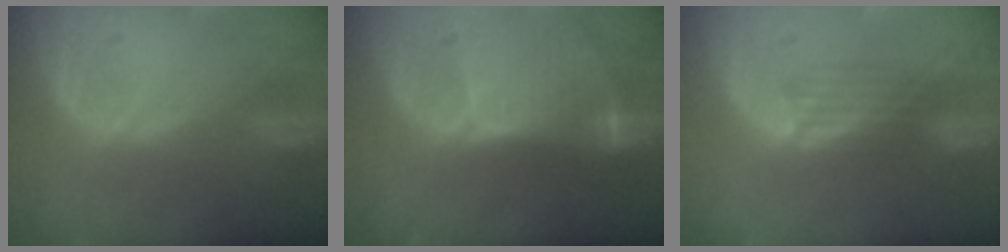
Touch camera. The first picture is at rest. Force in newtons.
{"total": 9.2, "press": 8.1, "slide": 4.3}
{"total": 3.1, "press": 2.8, "slide": 1.3}